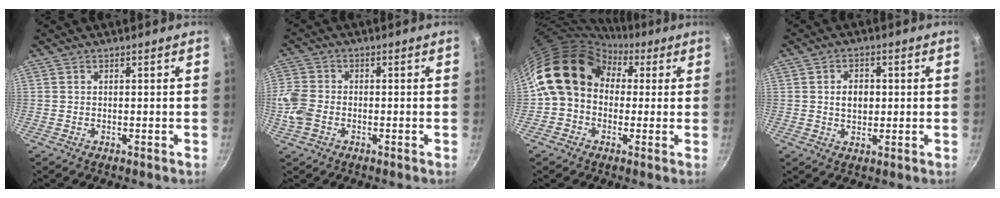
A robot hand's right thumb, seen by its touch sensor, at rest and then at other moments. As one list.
[{"total": 7.2, "force": [-1.9, 5.2, 4.5], "torque": [-0.104, 0.008, -0.050]}, {"total": 14.5, "force": [2.5, 11.6, 8.3], "torque": [-0.109, 0.032, 0.024]}, {"total": 5.0, "force": [0.5, 3.5, 3.5], "torque": [-0.040, 0.003, 0.006]}]